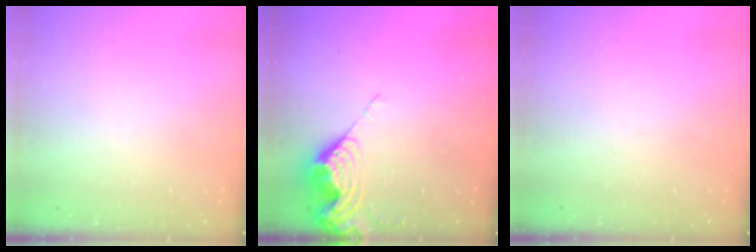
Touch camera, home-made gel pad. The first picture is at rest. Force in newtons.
{"total": 8.5, "press": 8.4, "slide": 0.9}
{"total": 0.0}